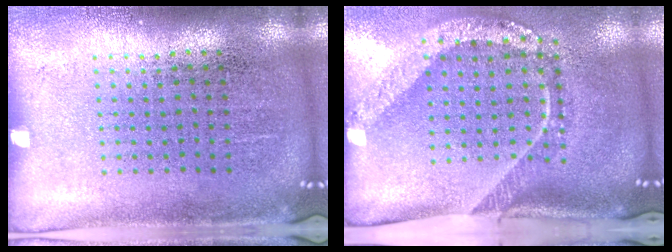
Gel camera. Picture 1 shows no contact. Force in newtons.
{"total": 2.5, "press": 1.7, "slide": 1.8}